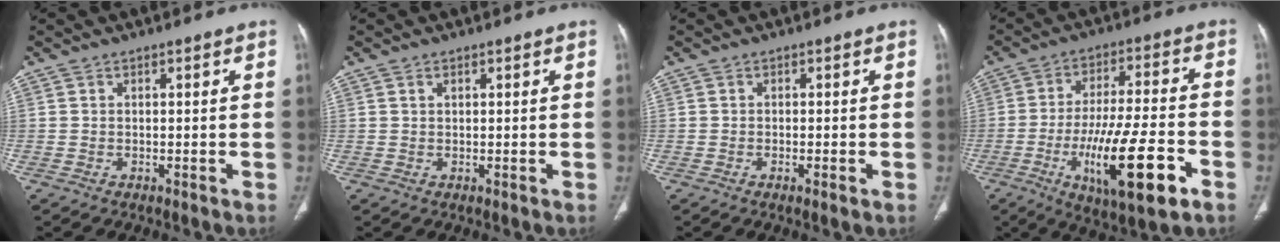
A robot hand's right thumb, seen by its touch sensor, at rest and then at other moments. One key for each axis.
{"total": 0.8, "fx": 0.4, "fy": 0.5, "fz": 0.5, "tx": -0.010, "ty": 0.000, "tz": 0.008}
{"total": 1.5, "fx": -0.6, "fy": 0.2, "fz": 1.4, "tx": -0.027, "ty": -0.004, "tz": -0.010}
{"total": 18.6, "fx": -7.1, "fy": 4.9, "fz": 16.5, "tx": -0.288, "ty": 0.018, "tz": -0.103}